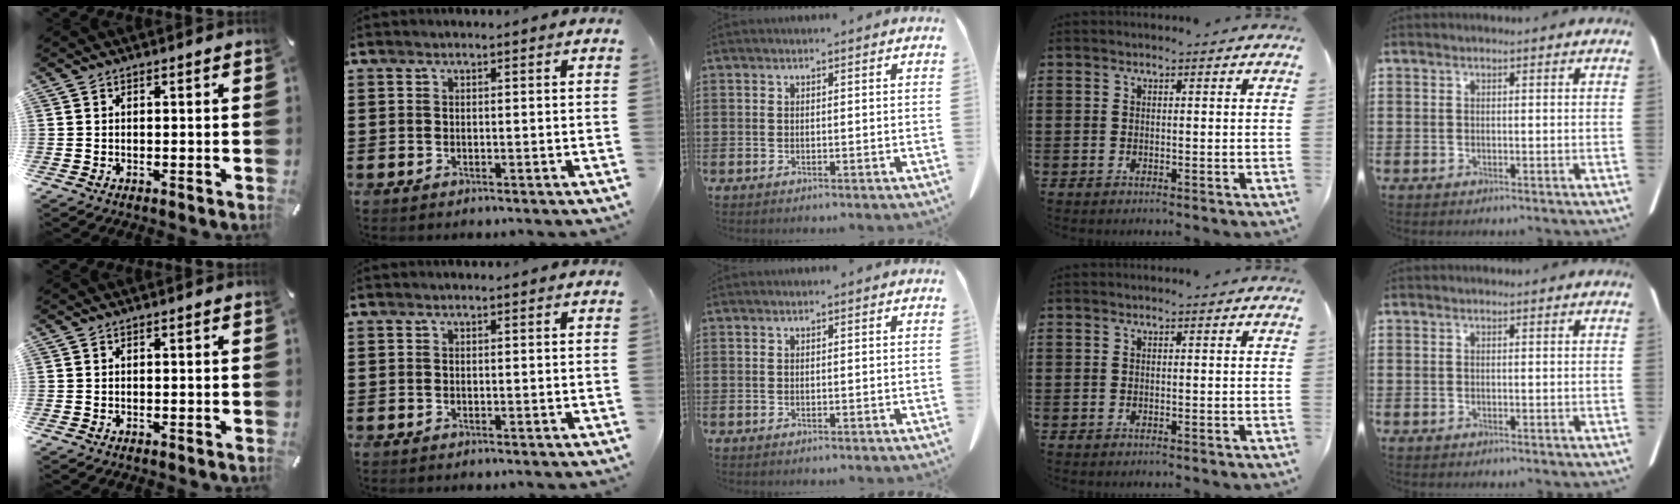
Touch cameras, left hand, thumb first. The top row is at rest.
{}